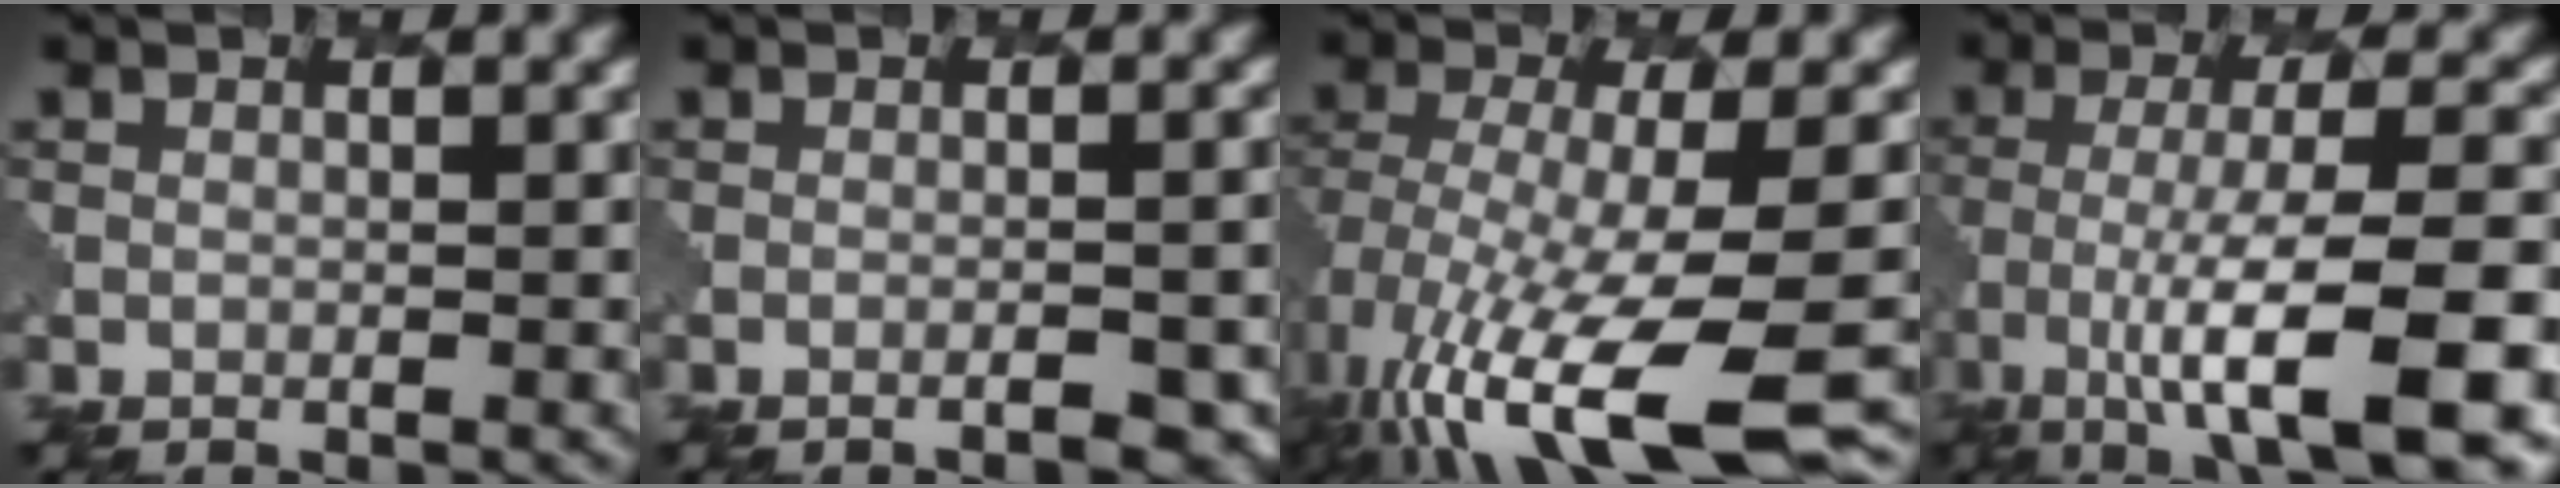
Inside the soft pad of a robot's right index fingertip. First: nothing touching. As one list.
[{"total": 3.8, "force": [-2.6, 1.2, 2.5], "torque": [-0.017, 0.010, -0.024]}, {"total": 11.6, "force": [-5.2, 3.6, 9.7], "torque": [-0.192, -0.026, -0.080]}, {"total": 11.2, "force": [-5.6, 2.5, 9.4], "torque": [-0.156, 0.000, -0.089]}]